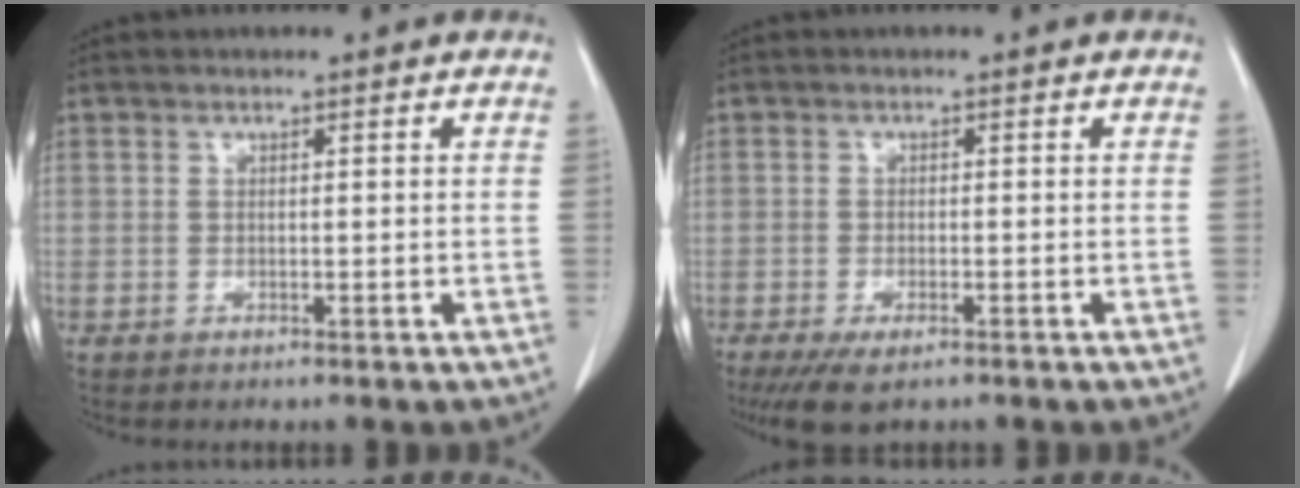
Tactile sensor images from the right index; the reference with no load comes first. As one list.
[{"total": 5.0, "force": [-3.4, 1.5, 3.3], "torque": [-0.057, -0.011, -0.053]}]